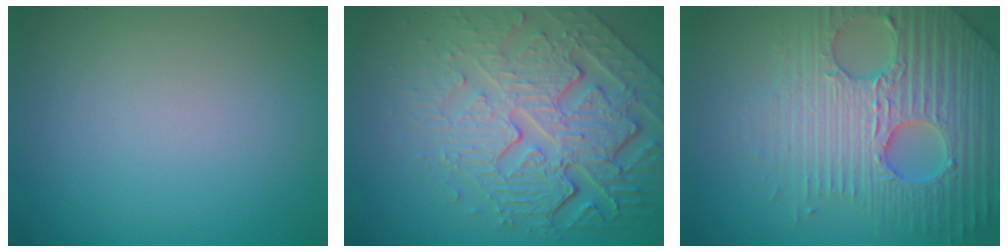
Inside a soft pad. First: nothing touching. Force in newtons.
{"total": 8.5, "press": 5.8, "slide": 6.2}
{"total": 7.2, "press": 7.0, "slide": 1.7}